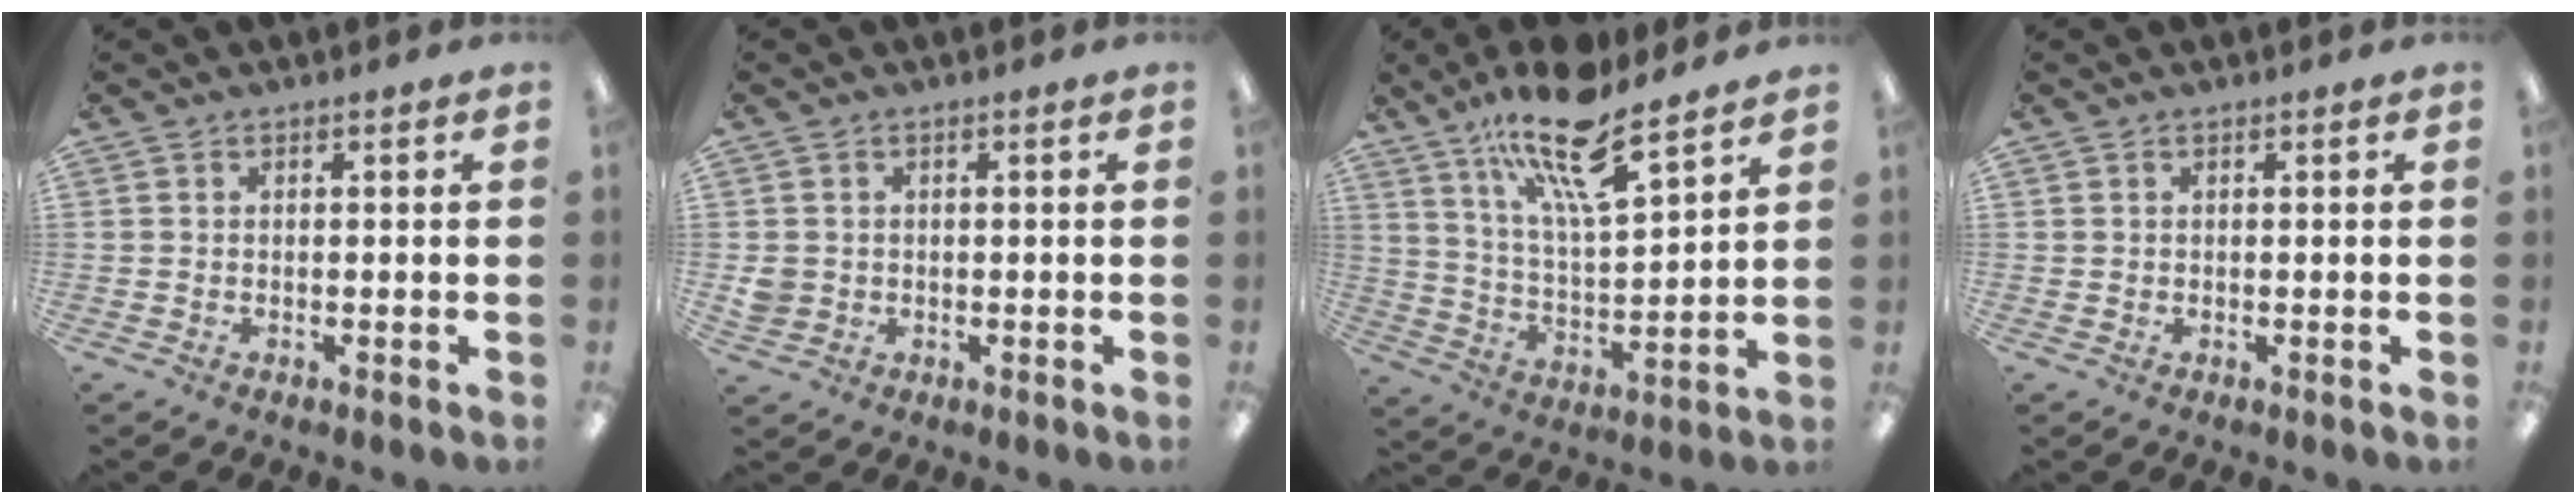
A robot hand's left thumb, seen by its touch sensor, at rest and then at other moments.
{"total": 3.0, "force": [0.3, 2.9, 0.5], "torque": [-0.006, 0.001, 0.005]}
{"total": 17.6, "force": [12.9, 4.7, 11.1], "torque": [-0.195, -0.073, 0.216]}
{"total": 0.6, "force": [0.4, 0.5, 0.0], "torque": [0.000, 0.003, 0.007]}